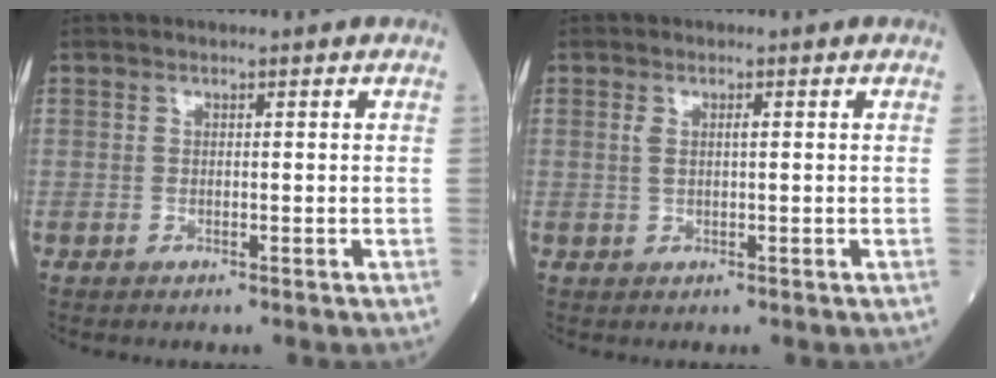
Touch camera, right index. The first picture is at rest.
{"total": 1.7, "force": [0.4, 0.4, 1.6], "torque": [-0.037, 0.008, 0.009]}